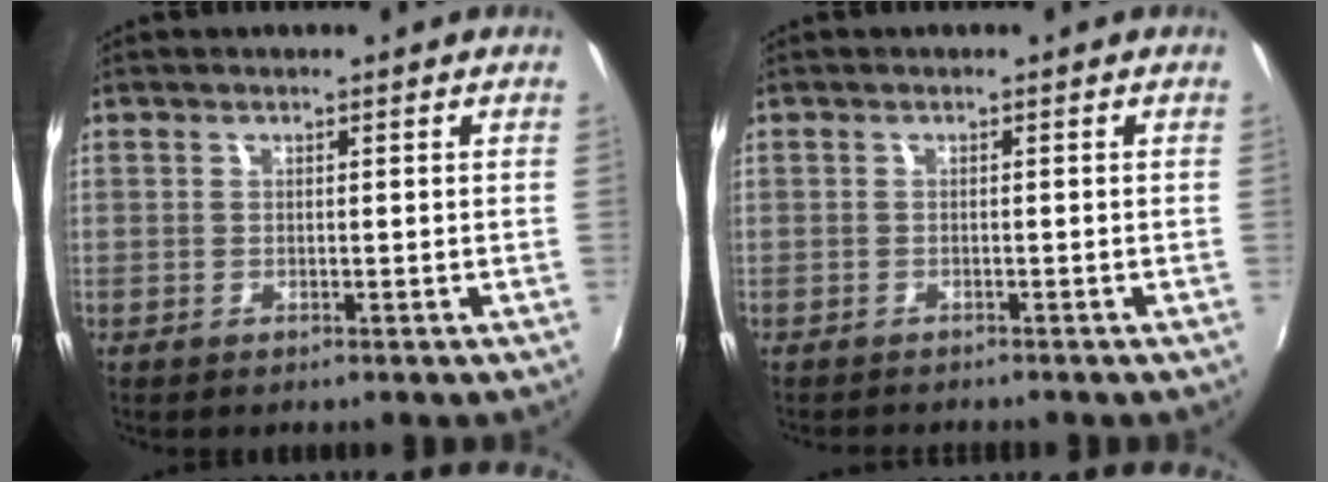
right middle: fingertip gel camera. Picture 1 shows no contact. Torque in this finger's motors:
{"motor_torque": [0.11, -0.14, -0.01, 0.00]}